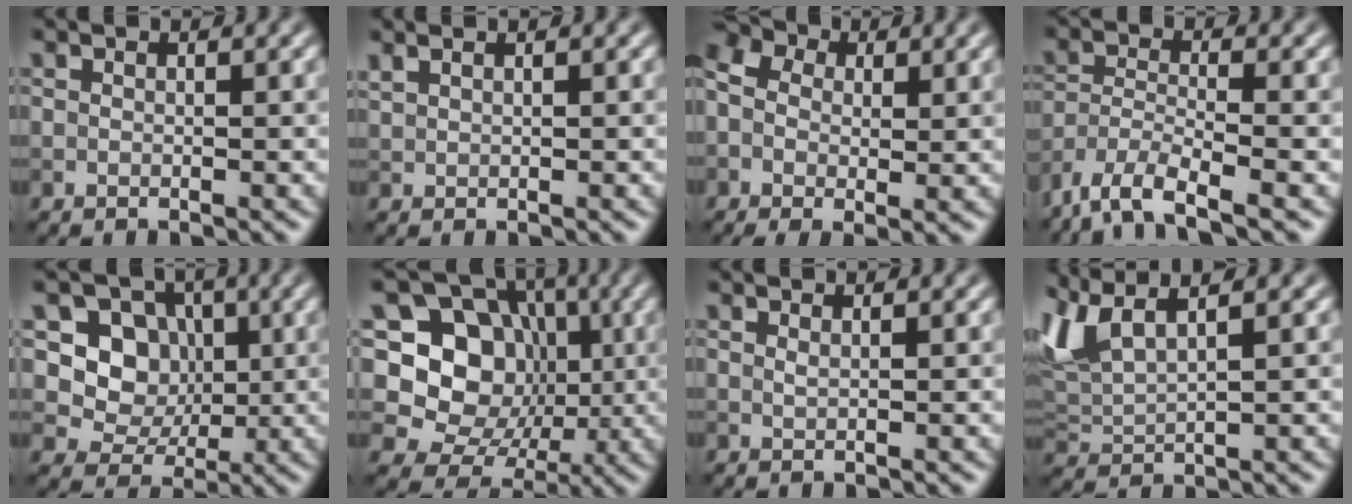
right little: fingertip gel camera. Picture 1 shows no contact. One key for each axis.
{"total": 0.7, "fx": 0.6, "fy": 0.1, "fz": 0.3, "tx": -0.014, "ty": 0.006, "tz": 0.019}
{"total": 6.2, "fx": 0.7, "fy": 4.2, "fz": 4.4, "tx": -0.099, "ty": 0.014, "tz": 0.010}
{"total": 5.8, "fx": -4.8, "fy": 1.2, "fz": 3.1, "tx": -0.061, "ty": -0.008, "tz": -0.097}
{"total": 5.5, "fx": 0.3, "fy": 4.7, "fz": 2.8, "tx": -0.037, "ty": -0.003, "tz": -0.009}
{"total": 12.0, "fx": 0.4, "fy": 10.4, "fz": 6.0, "tx": -0.104, "ty": 0.022, "tz": -0.018}
{"total": 0.0}
{"total": 4.6, "fx": 2.3, "fy": 1.5, "fz": 3.7, "tx": -0.098, "ty": 0.017, "tz": 0.050}